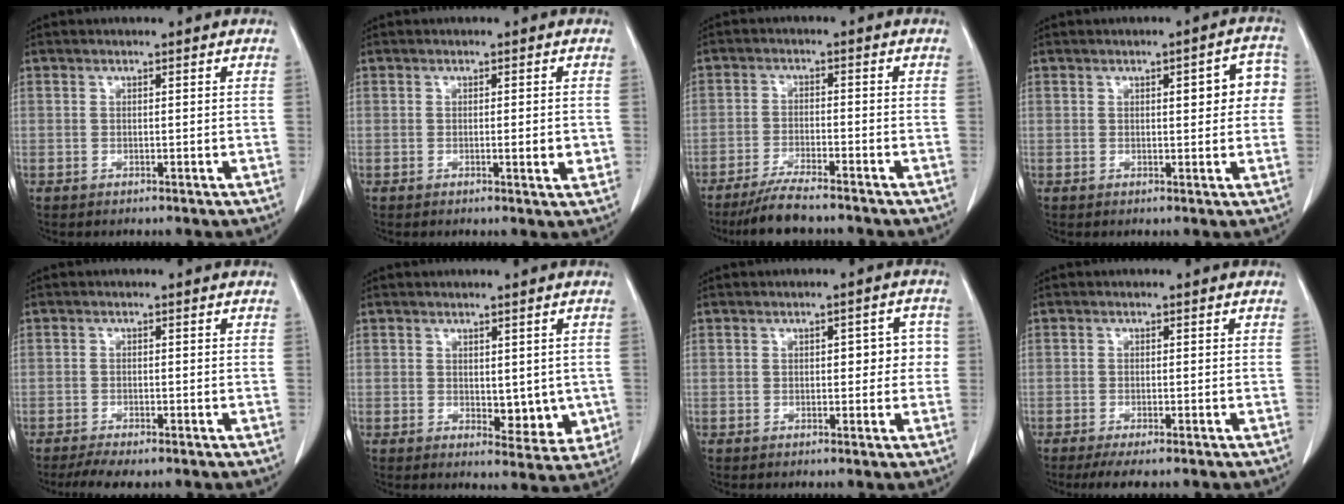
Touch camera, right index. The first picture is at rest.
{"total": 2.5, "force": [-0.3, 0.4, 2.4], "torque": [-0.033, -0.003, -0.003]}
{"total": 7.2, "force": [-6.2, 0.4, 3.6], "torque": [-0.065, -0.021, -0.107]}
{"total": 5.5, "force": [1.0, 1.8, 5.1], "torque": [-0.054, 0.018, 0.008]}
{"total": 4.2, "force": [-3.3, 0.8, 2.4], "torque": [-0.040, -0.010, -0.051]}
{"total": 6.0, "force": [-0.2, 3.2, 5.0], "torque": [-0.045, -0.011, 0.008]}
{"total": 4.2, "force": [0.2, 2.2, 3.6], "torque": [-0.034, 0.023, 0.003]}
{"total": 5.6, "force": [-4.5, 0.8, 3.2], "torque": [-0.040, -0.011, -0.067]}